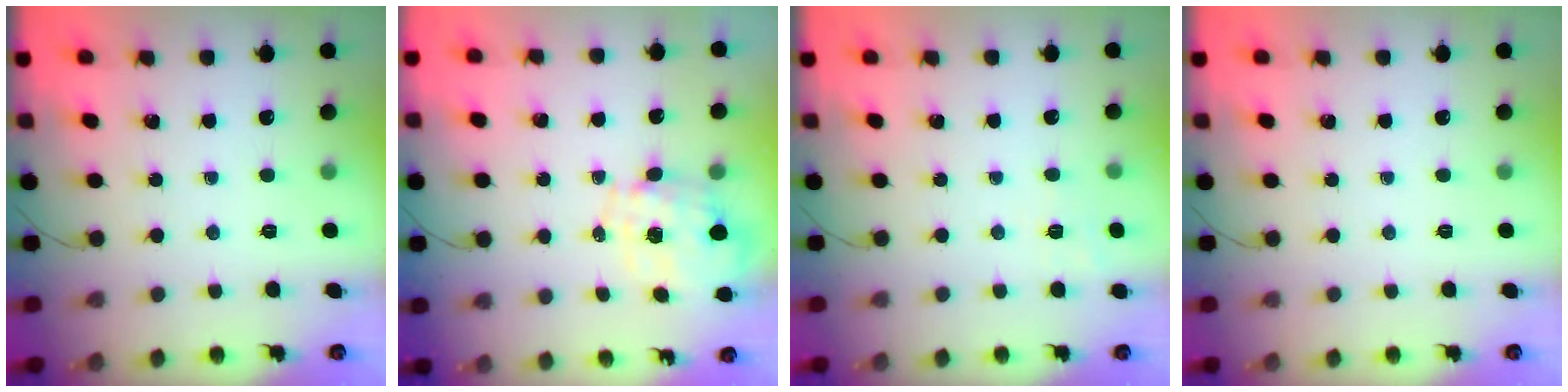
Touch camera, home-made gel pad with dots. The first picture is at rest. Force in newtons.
{"total": 1.3, "press": 1.2, "slide": 0.4}
{"total": 5.0, "press": 4.8, "slide": 1.5}
{"total": 0.0}